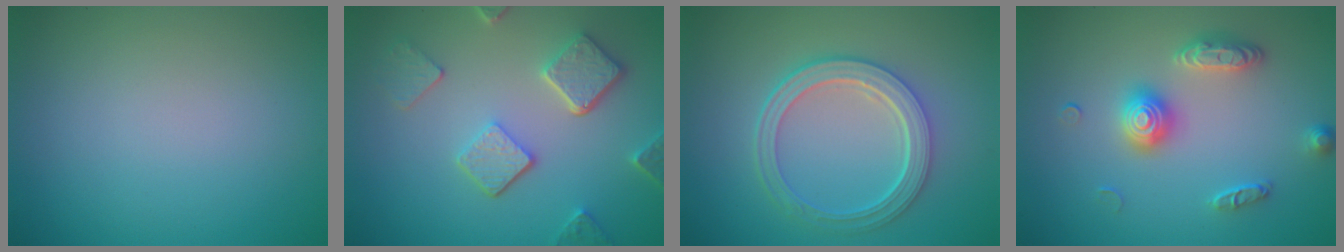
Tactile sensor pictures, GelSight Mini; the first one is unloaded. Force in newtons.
{"total": 5.0, "press": 3.9, "slide": 3.2}
{"total": 5.2, "press": 3.9, "slide": 3.5}
{"total": 3.0, "press": 2.9, "slide": 0.7}